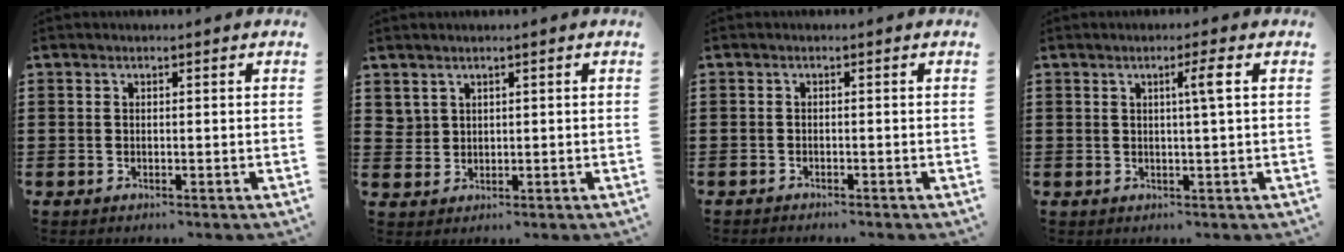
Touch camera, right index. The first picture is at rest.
{"total": 2.1, "force": [1.5, 1.4, 0.3], "torque": [-0.012, 0.006, 0.030]}
{"total": 0.8, "force": [-0.8, 0.0, 0.0], "torque": [-0.002, 0.000, -0.016]}
{"total": 3.0, "force": [0.8, -0.4, 2.9], "torque": [-0.046, -0.006, 0.006]}